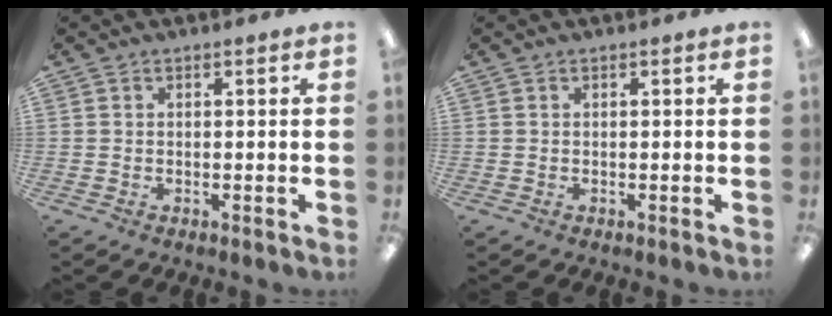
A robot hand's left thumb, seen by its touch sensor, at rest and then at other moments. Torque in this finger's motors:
{"motor_torque": [0.00, 0.00, 0.00, 0.00, 0.00]}